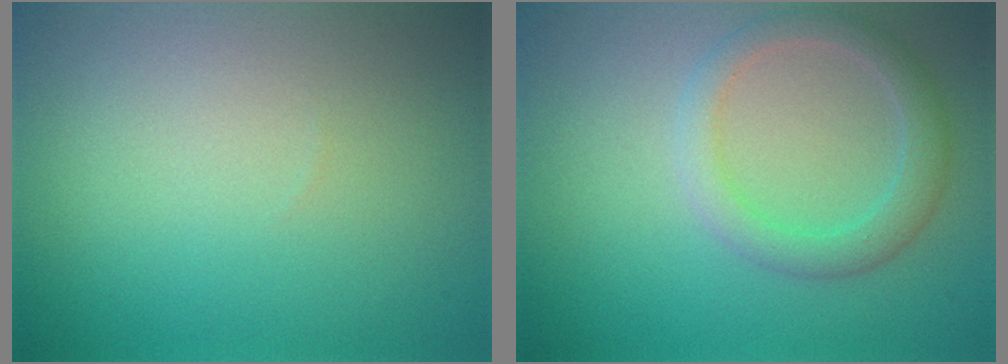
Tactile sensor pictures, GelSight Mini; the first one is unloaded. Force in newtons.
{"total": 2.9, "press": 2.9, "slide": 0.2}